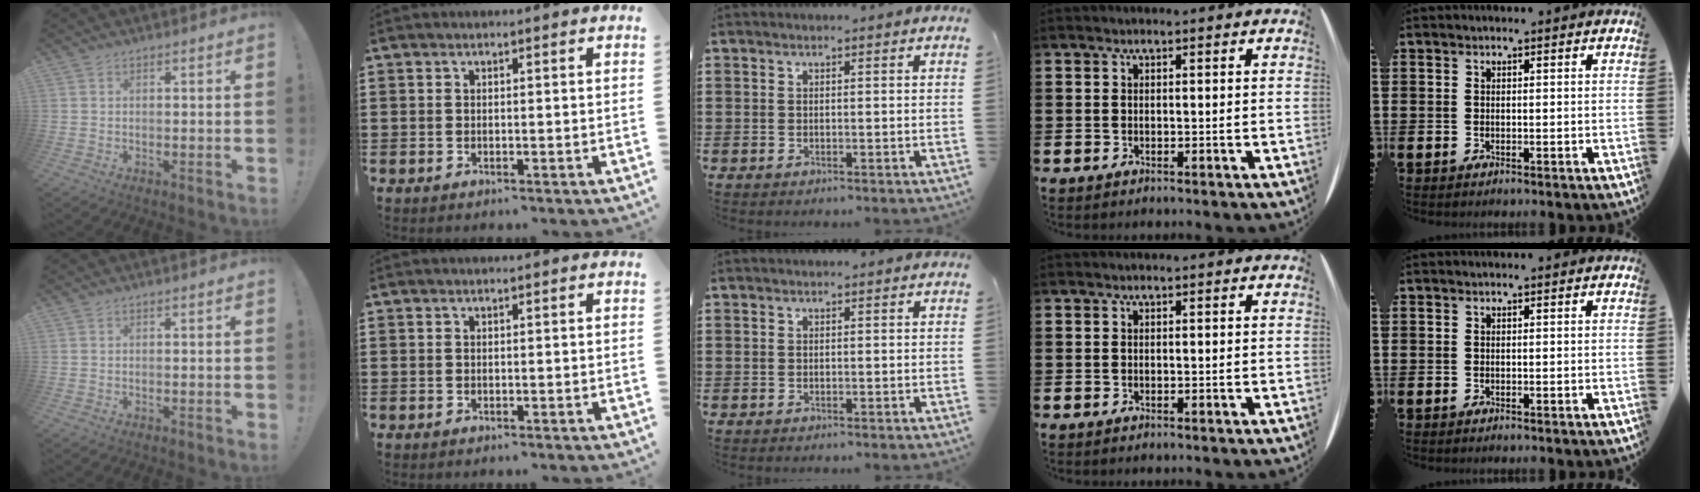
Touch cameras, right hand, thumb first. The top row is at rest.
{}